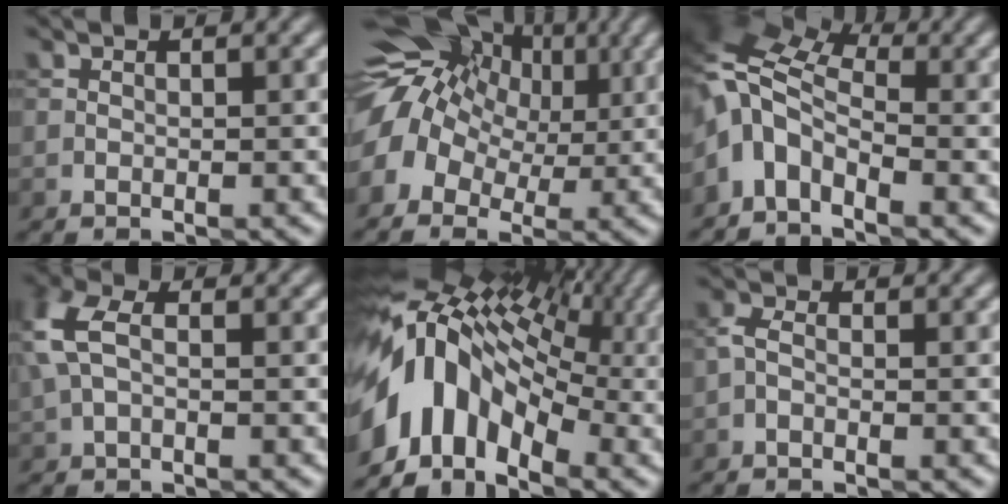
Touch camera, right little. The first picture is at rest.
{"total": 12.4, "force": [3.0, 9.0, 8.1], "torque": [-0.150, 0.021, 0.045]}
{"total": 7.0, "force": [-0.7, 4.0, 5.7], "torque": [-0.113, 0.020, -0.040]}
{"total": 4.4, "force": [0.6, 2.7, 3.4], "torque": [-0.094, 0.015, 0.004]}
{"total": 11.8, "force": [-1.6, 8.2, 8.3], "torque": [-0.148, 0.026, -0.034]}
{"total": 1.3, "force": [-0.5, 0.8, 0.9], "torque": [-0.020, 0.007, -0.013]}